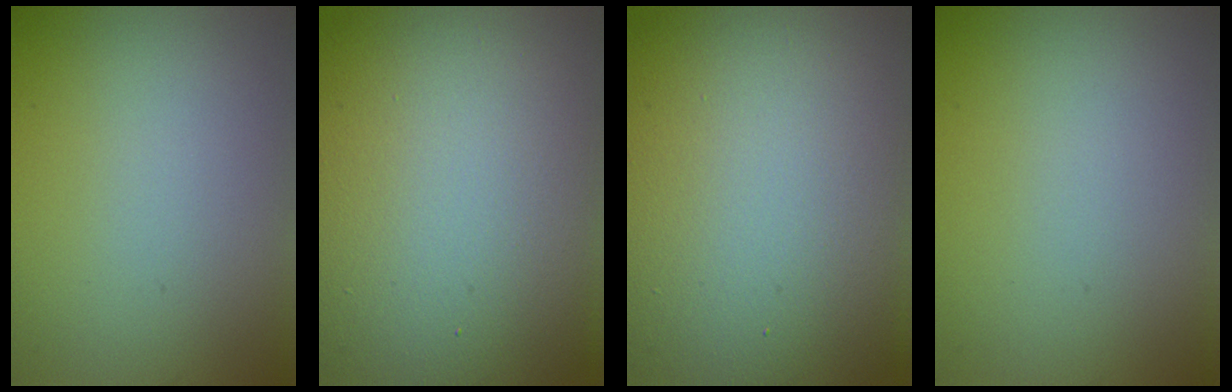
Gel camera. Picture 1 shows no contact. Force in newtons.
{"total": 18.2, "press": 18.2, "slide": 1.0}
{"total": 18.2, "press": 18.2, "slide": 1.0}
{"total": 0.0}